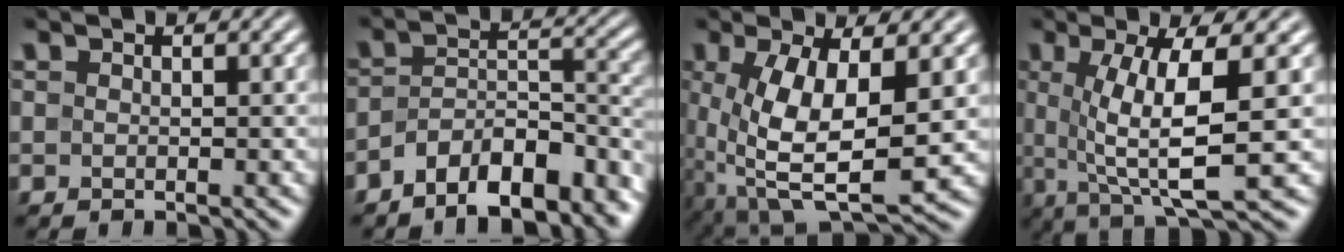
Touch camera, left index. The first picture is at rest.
{"total": 8.9, "force": [-6.1, 3.9, 5.1], "torque": [-0.073, -0.004, -0.108]}
{"total": 9.3, "force": [0.0, 3.8, 8.5], "torque": [-0.174, -0.013, 0.003]}
{"total": 7.6, "force": [0.7, 1.5, 7.4], "torque": [-0.125, -0.006, 0.015]}